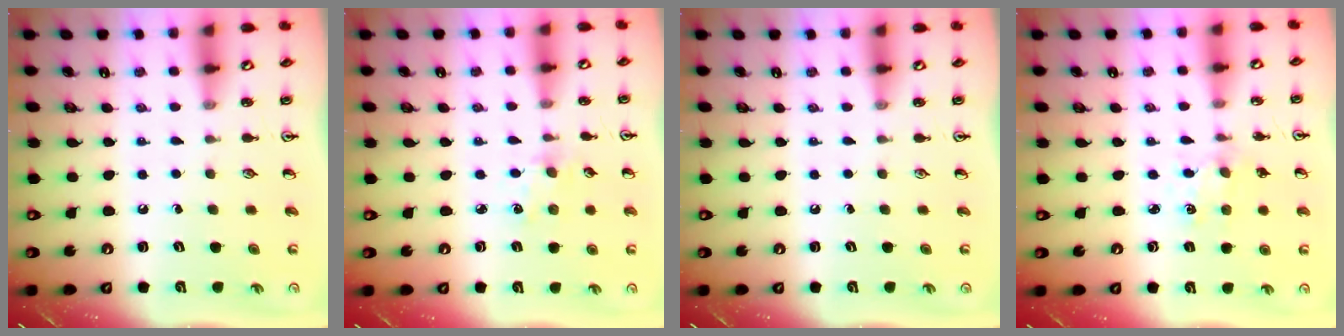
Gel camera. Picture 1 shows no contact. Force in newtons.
{"total": 2.9, "press": 2.9, "slide": 0.5}
{"total": 0.0}
{"total": 1.8, "press": 1.8, "slide": 0.2}